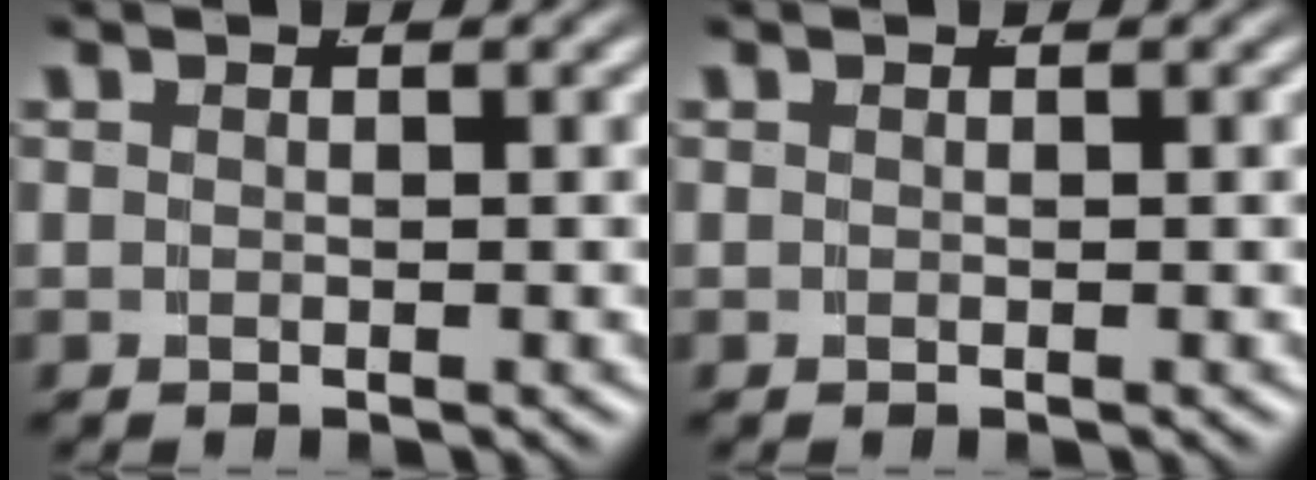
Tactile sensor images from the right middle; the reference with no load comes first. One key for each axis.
{"total": 0.0}